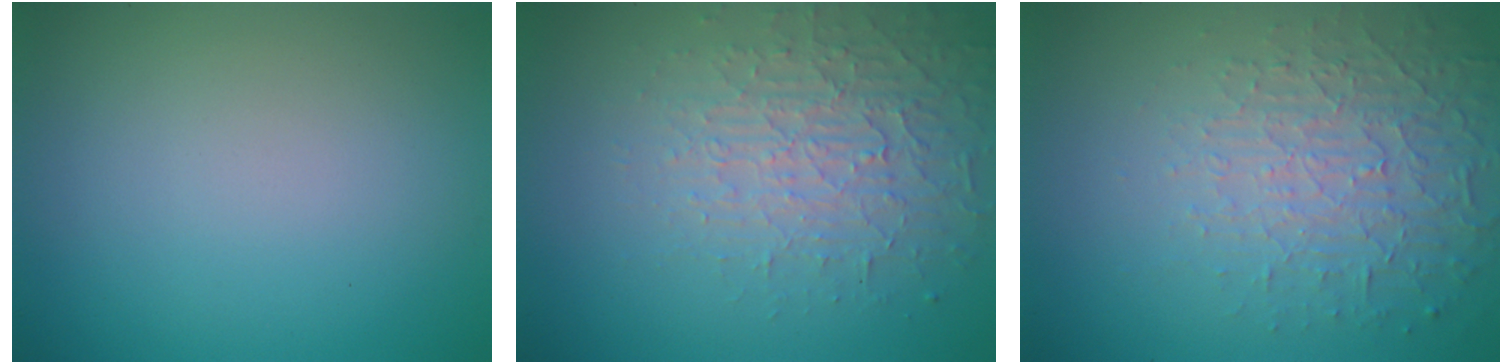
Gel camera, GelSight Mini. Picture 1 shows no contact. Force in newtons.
{"total": 3.7, "press": 3.4, "slide": 1.3}
{"total": 5.0, "press": 3.2, "slide": 3.8}